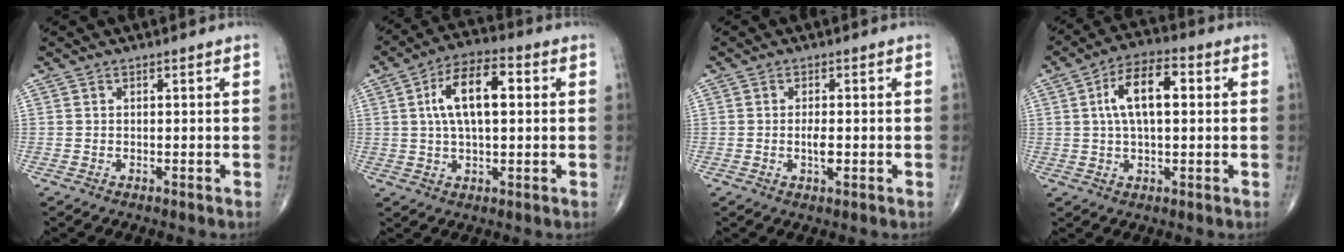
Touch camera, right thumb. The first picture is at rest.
{"total": 11.7, "force": [2.2, 5.4, 10.2], "torque": [-0.175, 0.020, 0.032]}
{"total": 2.6, "force": [-0.5, 1.0, 2.4], "torque": [-0.043, -0.001, -0.009]}
{"total": 10.5, "force": [1.9, 4.9, 9.1], "torque": [-0.155, 0.020, 0.026]}